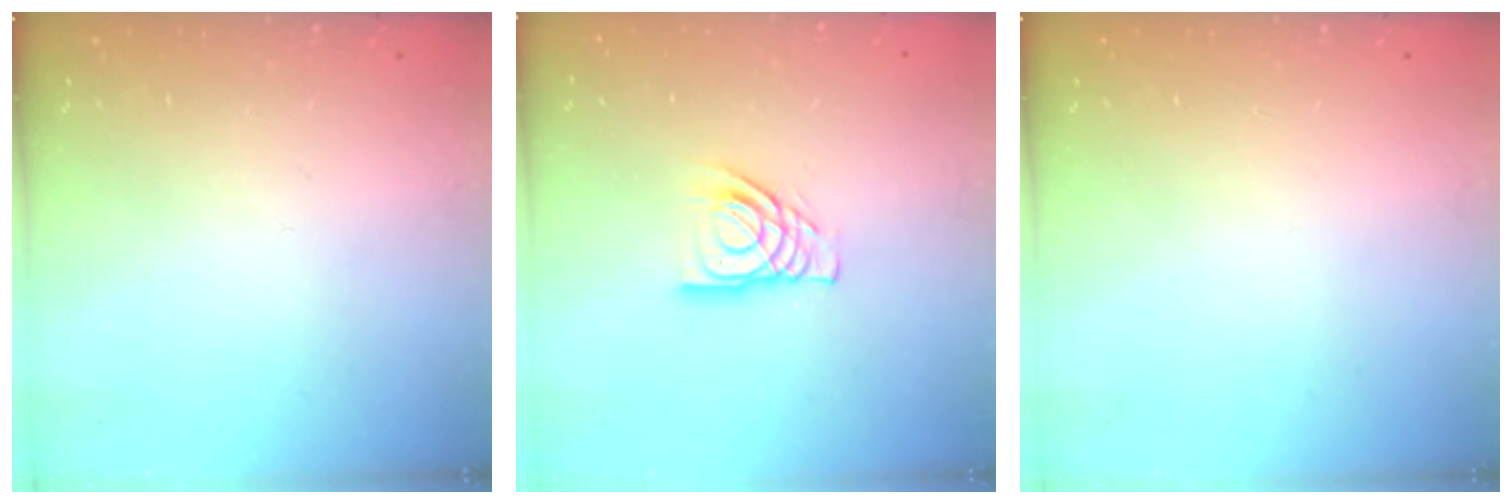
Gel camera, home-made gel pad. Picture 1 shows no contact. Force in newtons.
{"total": 11.3, "press": 11.1, "slide": 1.6}
{"total": 0.0}